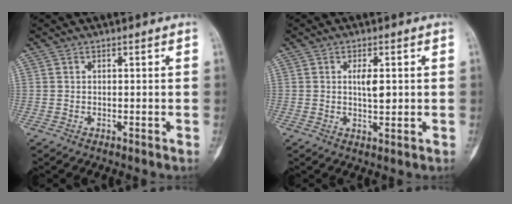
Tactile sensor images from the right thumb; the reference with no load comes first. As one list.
[{"total": 3.8, "force": [0.6, 1.4, 3.5], "torque": [-0.053, -0.003, 0.011]}]